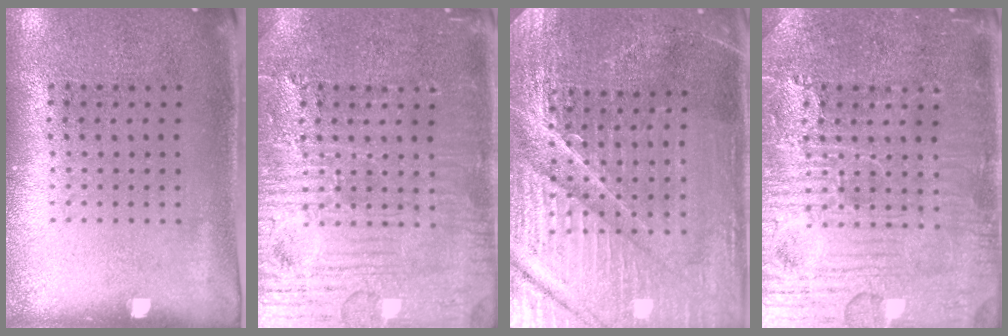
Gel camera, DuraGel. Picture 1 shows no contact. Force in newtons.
{"total": 6.1, "press": 6.1, "slide": 0.6}
{"total": 5.3, "press": 4.9, "slide": 2.0}
{"total": 4.9, "press": 4.9, "slide": 0.4}